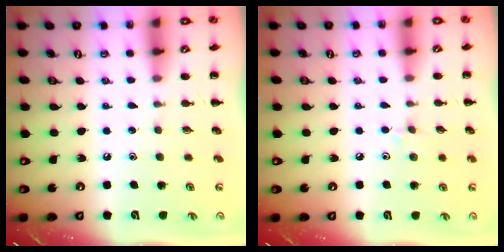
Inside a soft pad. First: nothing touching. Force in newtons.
{"total": 5.5, "press": 5.3, "slide": 1.6}